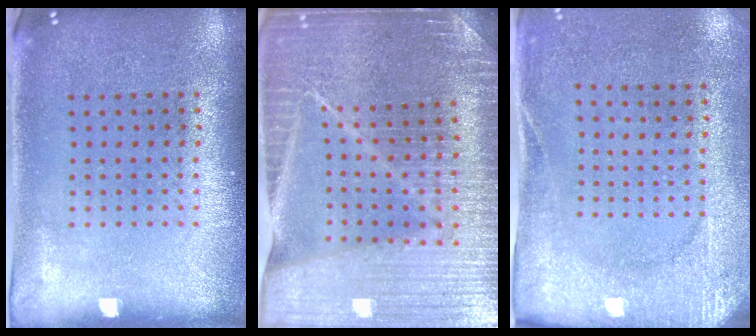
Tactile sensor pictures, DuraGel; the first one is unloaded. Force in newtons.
{"total": 4.3, "press": 4.1, "slide": 1.4}
{"total": 2.7, "press": 2.2, "slide": 1.5}